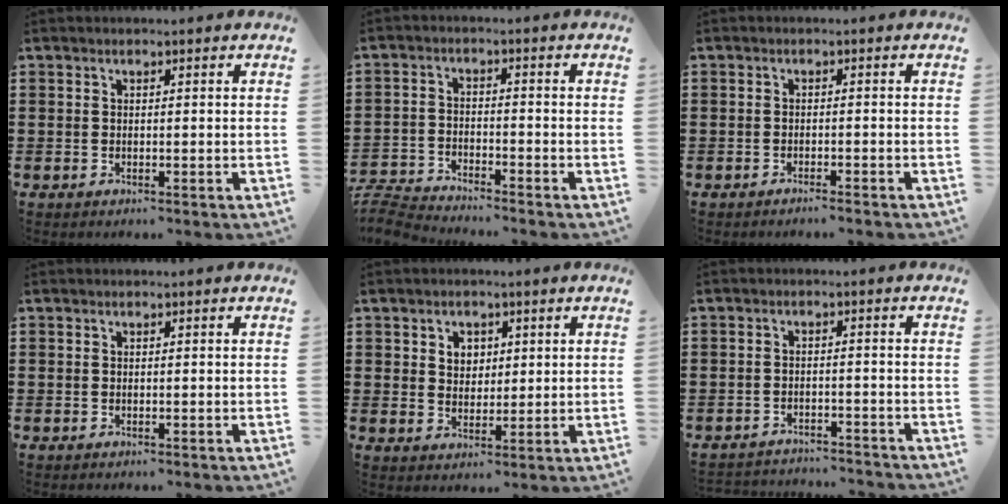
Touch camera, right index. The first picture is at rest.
{"total": 4.6, "force": [-4.6, 0.2, 0.4], "torque": [-0.029, -0.004, -0.100]}
{"total": 1.2, "force": [-1.2, -0.2, 0.4], "torque": [-0.007, 0.001, -0.023]}
{"total": 0.0}
{"total": 3.1, "force": [1.4, 2.7, 0.8], "torque": [-0.028, 0.012, 0.024]}
{"total": 2.7, "force": [-2.7, 0.2, 0.1], "torque": [-0.007, -0.001, -0.056]}